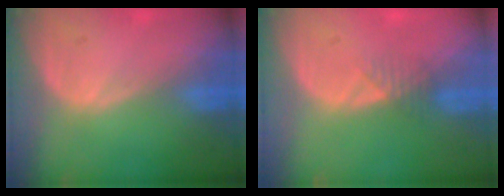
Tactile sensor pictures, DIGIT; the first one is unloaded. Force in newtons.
{"total": 1.9, "press": 1.6, "slide": 1.0}